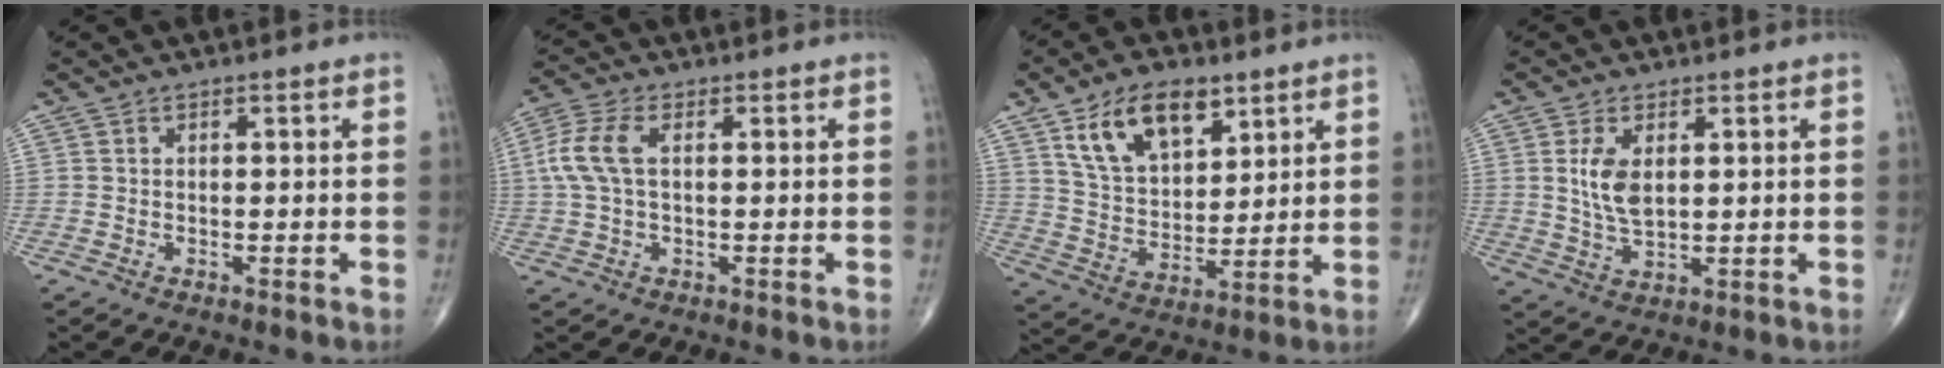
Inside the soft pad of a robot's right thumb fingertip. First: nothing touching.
{"total": 7.2, "force": [1.1, 3.7, 6.1], "torque": [-0.159, 0.018, 0.021]}
{"total": 14.3, "force": [7.7, 7.9, 9.1], "torque": [-0.133, -0.031, 0.148]}
{"total": 6.4, "force": [1.5, 3.3, 5.3], "torque": [-0.101, -0.011, 0.036]}